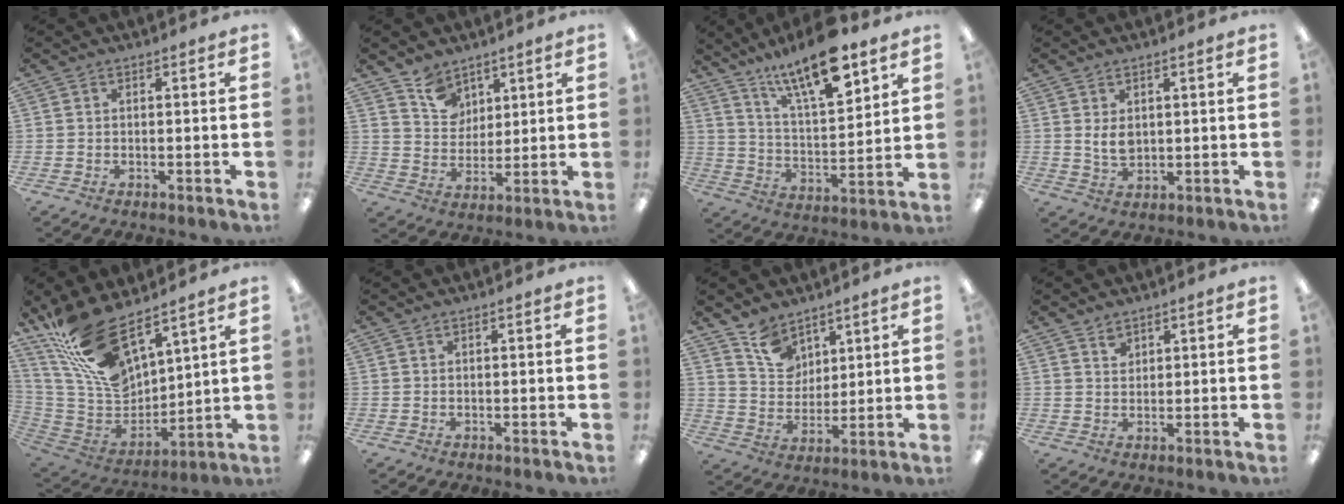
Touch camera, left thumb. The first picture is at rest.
{"total": 8.7, "force": [6.2, 5.8, 1.9], "torque": [-0.044, -0.027, 0.118]}
{"total": 17.3, "force": [12.2, 5.2, 11.2], "torque": [-0.184, -0.070, 0.200]}
{"total": 3.9, "force": [1.3, 2.3, 2.9], "torque": [-0.060, -0.003, 0.018]}
{"total": 20.2, "force": [14.7, 8.4, 11.0], "torque": [-0.229, -0.081, 0.270]}
{"total": 0.0}
{"total": 9.7, "force": [6.8, 6.3, 2.8], "torque": [-0.063, -0.028, 0.131]}
{"total": 2.3, "force": [1.9, 1.2, 0.4], "torque": [0.007, -0.011, 0.034]}